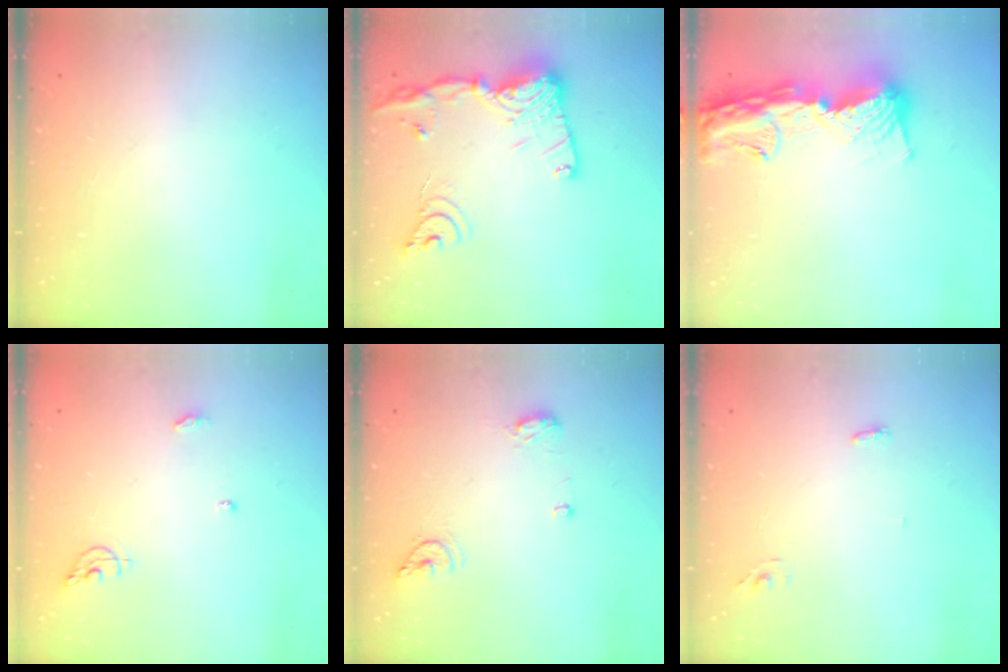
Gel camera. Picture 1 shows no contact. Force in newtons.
{"total": 18.5, "press": 18.4, "slide": 1.7}
{"total": 15.6, "press": 15.5, "slide": 1.6}
{"total": 6.5, "press": 6.5, "slide": 0.5}
{"total": 11.0, "press": 8.3, "slide": 7.1}
{"total": 3.2, "press": 2.9, "slide": 1.5}